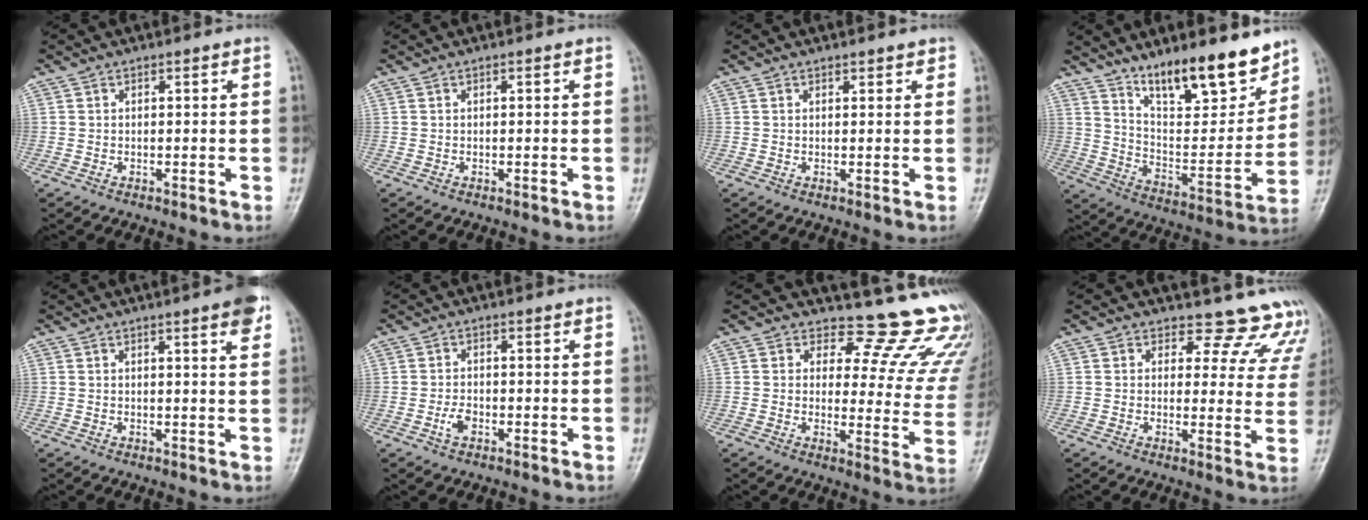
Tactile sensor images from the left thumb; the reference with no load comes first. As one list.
[{"total": 0.0}, {"total": 1.2, "force": [1.0, 0.6, 0.4], "torque": [0.003, -0.005, 0.010]}, {"total": 18.1, "force": [13.2, 5.5, 11.1], "torque": [-0.129, -0.085, 0.224]}, {"total": 5.0, "force": [2.9, 0.7, 4.0], "torque": [-0.042, -0.006, 0.033]}, {"total": 2.3, "force": [-0.9, 1.4, 1.6], "torque": [-0.031, 0.004, -0.019]}, {"total": 16.3, "force": [14.4, 5.6, 5.2], "torque": [-0.007, -0.141, 0.145]}, {"total": 13.1, "force": [12.1, 5.0, 0.1], "torque": [0.051, -0.103, 0.102]}]